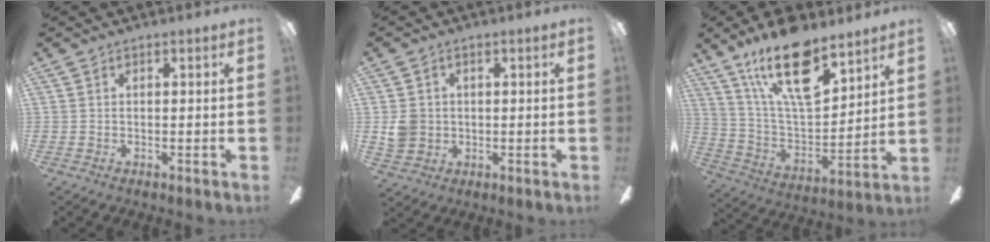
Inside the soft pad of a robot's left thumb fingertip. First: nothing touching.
{"total": 6.0, "force": [1.1, 5.6, 1.9], "torque": [-0.023, 0.009, 0.026]}
{"total": 21.2, "force": [13.9, 8.2, 13.7], "torque": [-0.247, -0.076, 0.239]}